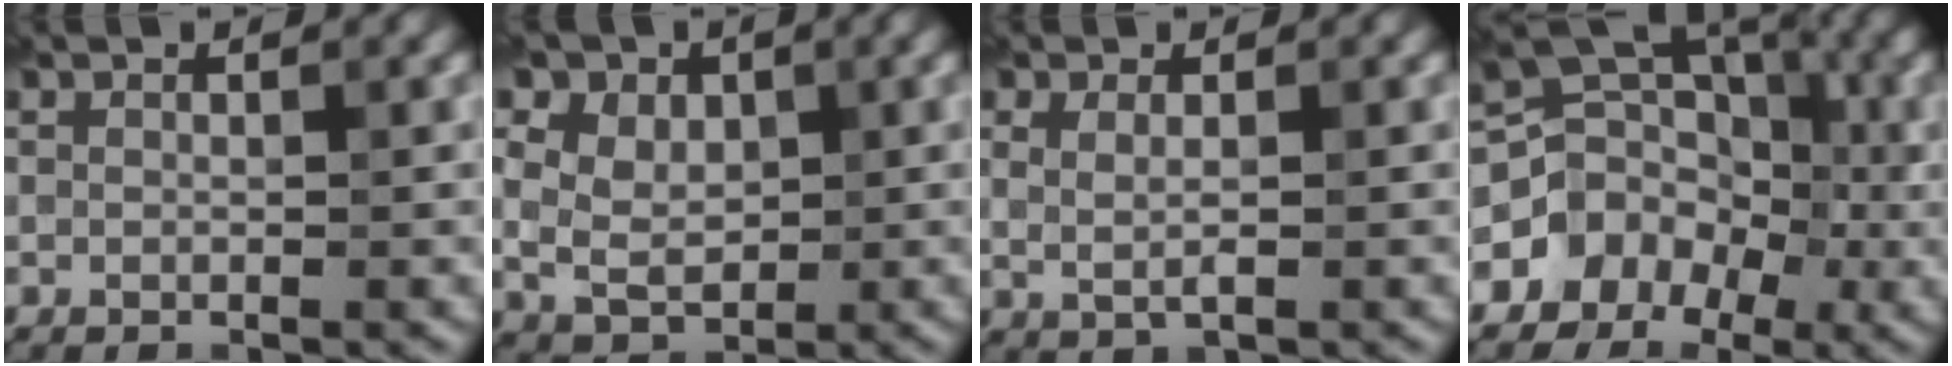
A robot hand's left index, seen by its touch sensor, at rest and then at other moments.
{"total": 12.1, "force": [5.8, 8.4, 6.5], "torque": [-0.130, 0.046, 0.079]}
{"total": 1.7, "force": [0.4, 0.8, 1.5], "torque": [-0.035, 0.002, 0.012]}
{"total": 7.8, "force": [-2.2, 6.6, 3.4], "torque": [-0.025, 0.014, -0.054]}